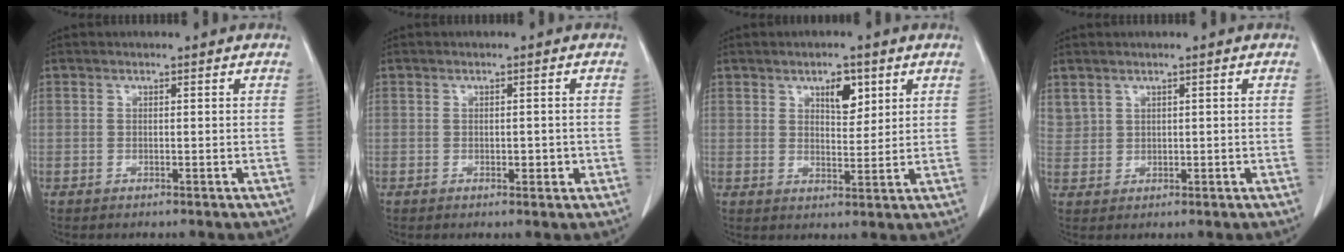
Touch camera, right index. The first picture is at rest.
{"total": 1.7, "force": [-0.2, 1.1, 1.3], "torque": [-0.016, 0.003, 0.002]}
{"total": 4.7, "force": [2.5, 2.1, 3.5], "torque": [-0.053, -0.002, 0.041]}
{"total": 2.8, "force": [1.7, 2.2, 0.5], "torque": [-0.009, 0.009, 0.043]}